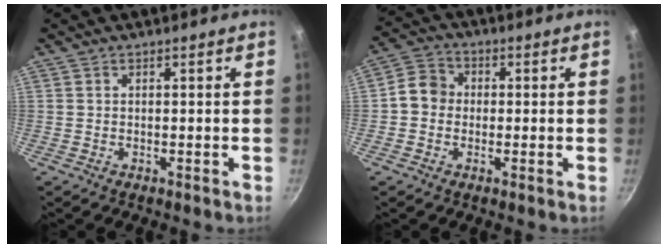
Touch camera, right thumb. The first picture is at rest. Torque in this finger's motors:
{"motor_torque": [0.24, 1.47, 0.49, -0.77, 0.01]}